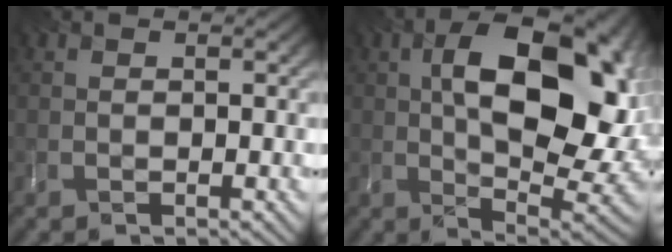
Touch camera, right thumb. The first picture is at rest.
{"total": 17.5, "force": [2.6, 9.7, 14.3], "torque": [-0.189, -0.004, 0.043]}